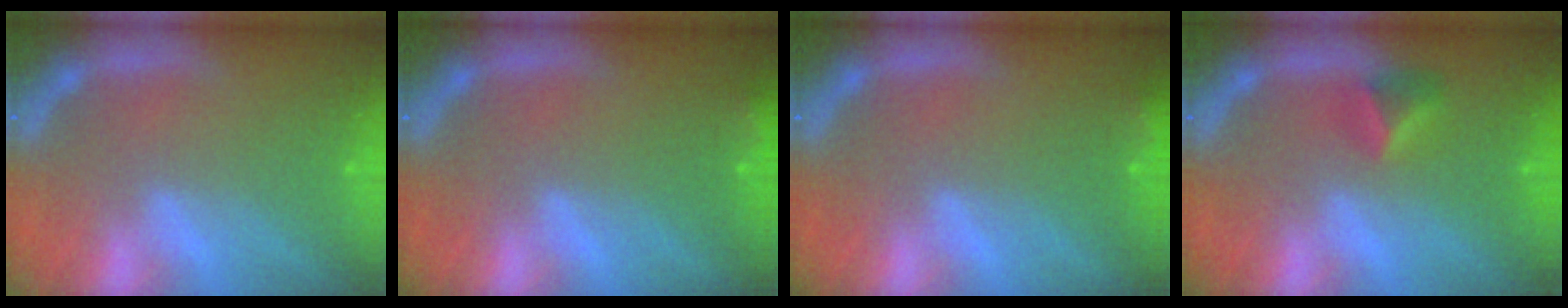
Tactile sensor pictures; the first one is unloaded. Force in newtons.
{"total": 1.4}
{"total": 1.4}
{"total": 2.4}